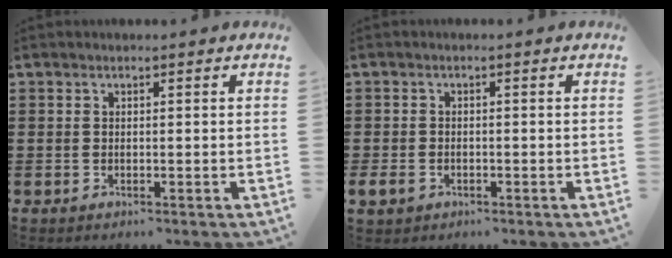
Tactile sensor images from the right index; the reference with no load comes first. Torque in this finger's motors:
{"motor_torque": [0.89, 0.86, 0.11, 0.00]}